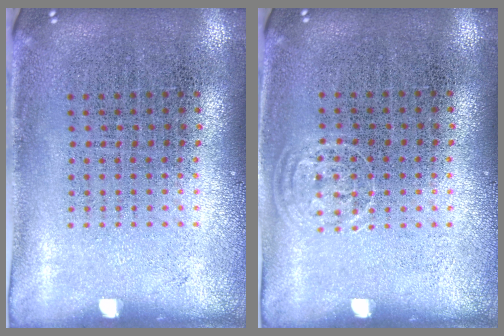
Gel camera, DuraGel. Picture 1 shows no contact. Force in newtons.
{"total": 0.7, "press": 0.6, "slide": 0.4}